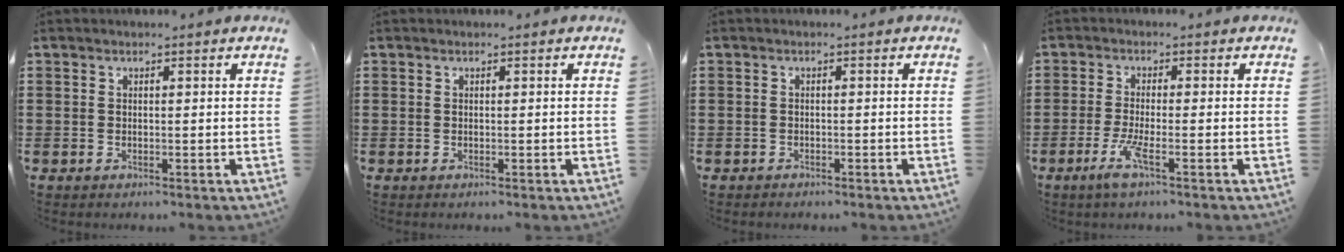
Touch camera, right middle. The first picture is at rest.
{"total": 0.0}
{"total": 0.8, "force": [-0.8, 0.2, -0.1], "torque": [-0.001, 0.000, -0.017]}
{"total": 4.5, "force": [-2.0, 0.3, 4.0], "torque": [-0.087, -0.013, -0.040]}